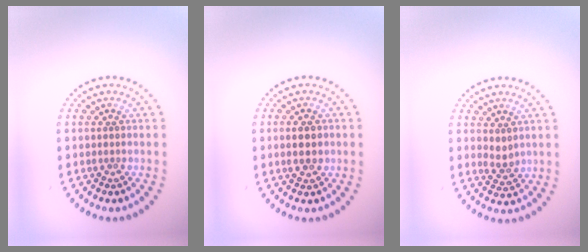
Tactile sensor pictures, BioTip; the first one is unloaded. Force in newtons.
{"total": 2.1, "press": 2.1, "slide": 0.1}
{"total": 1.5, "press": 1.3, "slide": 0.6}